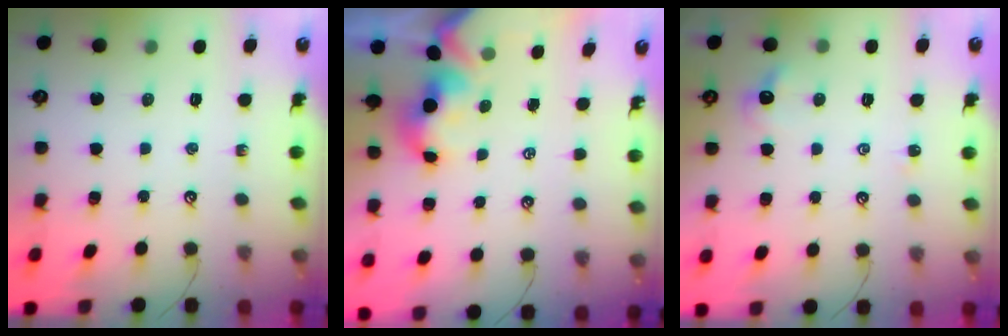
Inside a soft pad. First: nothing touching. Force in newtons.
{"total": 1.6, "press": 1.4, "slide": 0.7}
{"total": 1.5, "press": 1.4, "slide": 0.5}